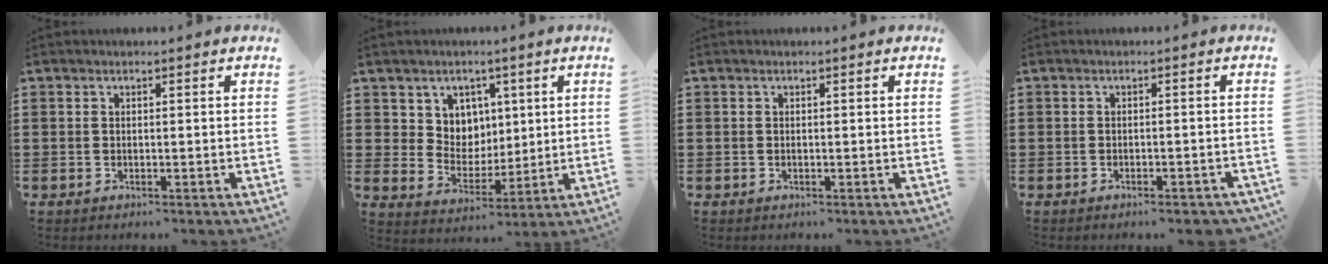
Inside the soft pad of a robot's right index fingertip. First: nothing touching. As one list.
[{"total": 5.9, "force": [2.9, 5.1, 0.4], "torque": [-0.035, -0.004, 0.054]}, {"total": 0.0}, {"total": 1.4, "force": [-1.3, 0.0, 0.7], "torque": [-0.016, -0.002, -0.024]}]